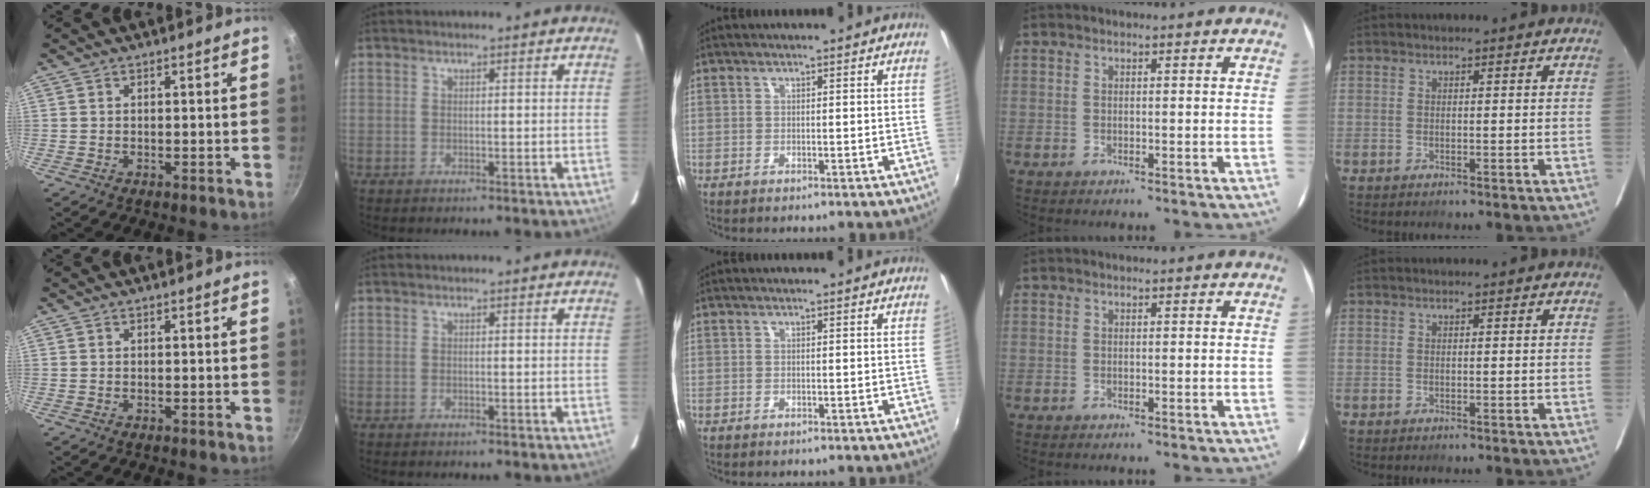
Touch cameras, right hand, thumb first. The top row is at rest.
{}